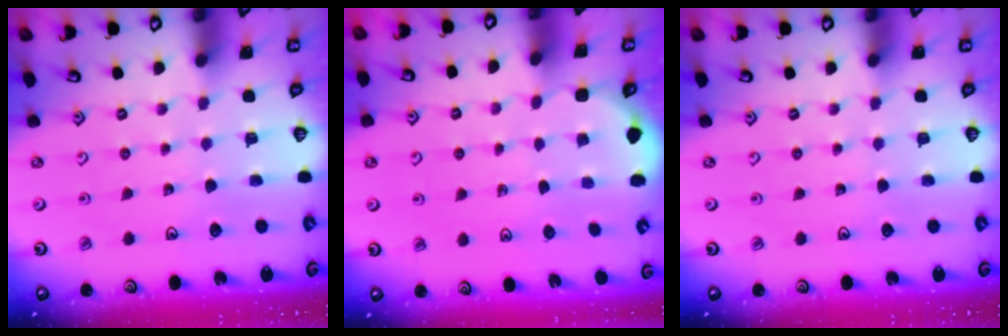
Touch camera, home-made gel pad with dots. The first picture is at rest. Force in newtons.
{"total": 2.2, "press": 1.7, "slide": 1.3}
{"total": 0.0}